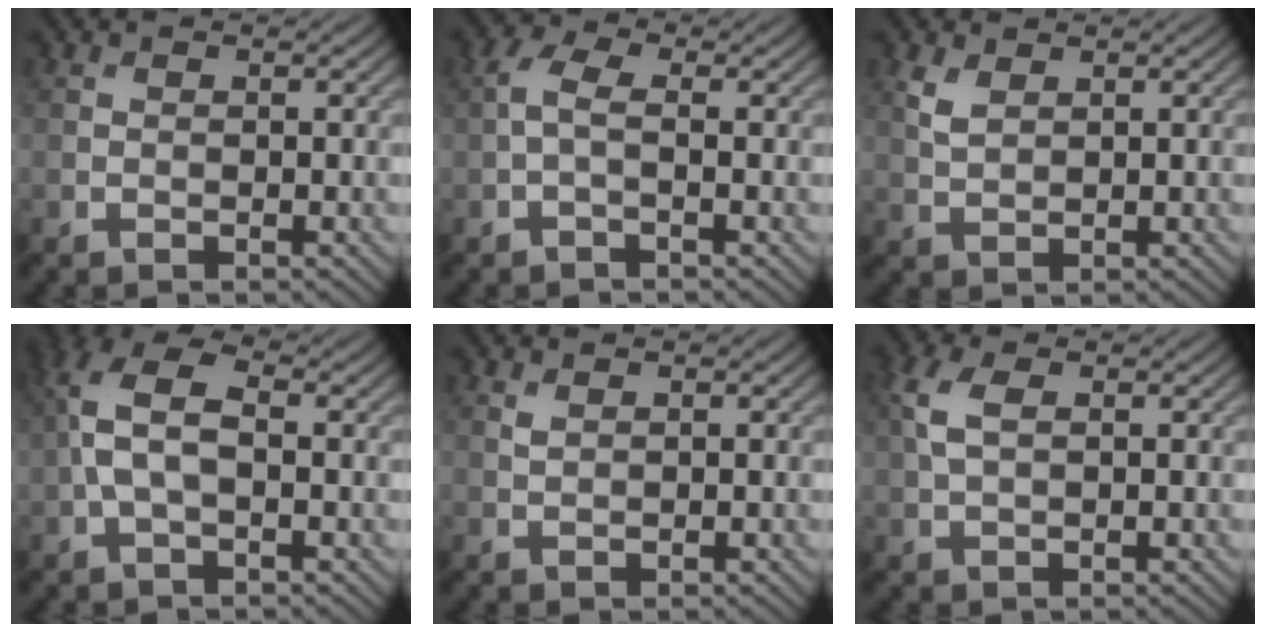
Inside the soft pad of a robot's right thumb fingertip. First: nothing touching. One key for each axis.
{"total": 2.3, "fx": -0.3, "fy": 0.9, "fz": 2.1, "tx": -0.053, "ty": 0.007, "tz": -0.014}
{"total": 2.4, "fx": 1.4, "fy": 1.2, "fz": 1.6, "tx": -0.046, "ty": -0.001, "tz": 0.031}
{"total": 6.9, "fx": 0.1, "fy": 3.5, "fz": 5.9, "tx": -0.145, "ty": 0.018, "tz": -0.009}
{"total": 0.7, "fx": 0.5, "fy": 0.3, "fz": 0.4, "tx": -0.016, "ty": -0.002, "tz": 0.013}
{"total": 3.9, "fx": 1.1, "fy": 2.0, "fz": 3.1, "tx": -0.089, "ty": 0.008, "tz": 0.020}